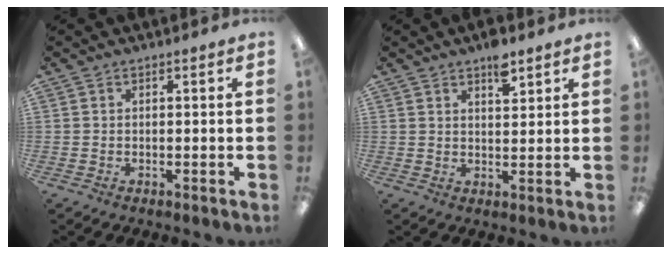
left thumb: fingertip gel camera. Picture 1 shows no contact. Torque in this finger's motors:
{"motor_torque": [0.70, 0.18, 0.29, -0.34, 0.00]}